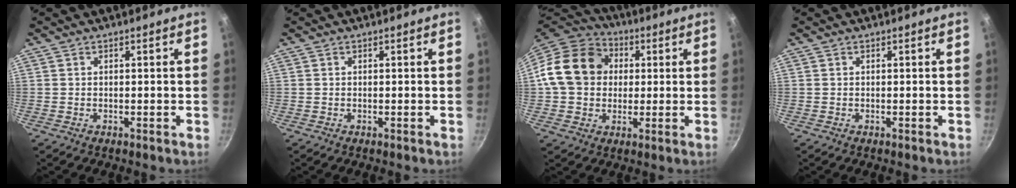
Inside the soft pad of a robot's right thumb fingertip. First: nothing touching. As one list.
[{"total": 0.0}, {"total": 16.9, "force": [2.3, 14.0, 9.2], "torque": [-0.146, 0.029, 0.025]}, {"total": 0.0}]